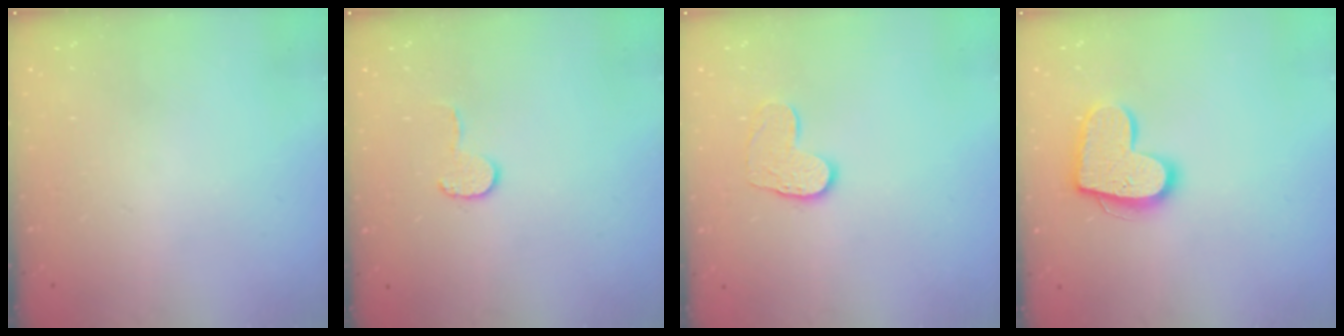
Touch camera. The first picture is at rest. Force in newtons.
{"total": 6.4, "press": 6.4, "slide": 0.6}
{"total": 8.8, "press": 8.8, "slide": 0.7}
{"total": 14.8, "press": 14.8, "slide": 1.0}